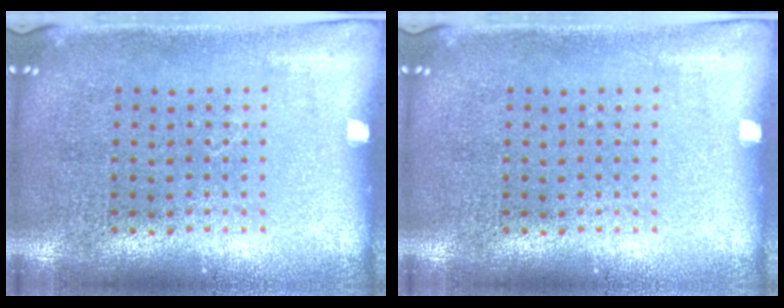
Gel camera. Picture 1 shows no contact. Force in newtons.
{"total": 0.0}